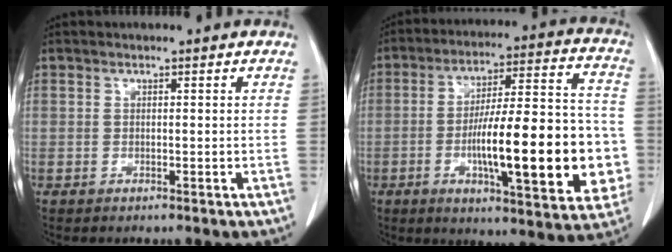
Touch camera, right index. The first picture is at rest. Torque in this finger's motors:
{"motor_torque": [2.14, 0.00, 1.05, 0.21]}